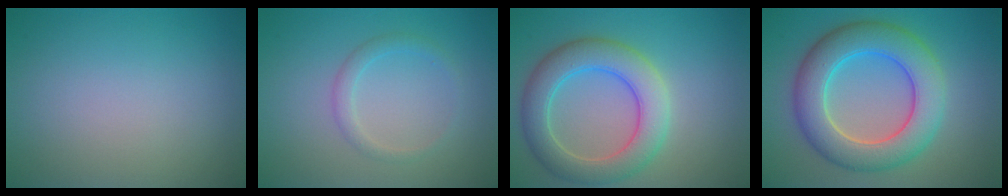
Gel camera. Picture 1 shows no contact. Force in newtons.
{"total": 1.5, "press": 1.5, "slide": 0.0}
{"total": 6.1, "press": 6.1, "slide": 0.4}
{"total": 8.1, "press": 8.1, "slide": 0.5}